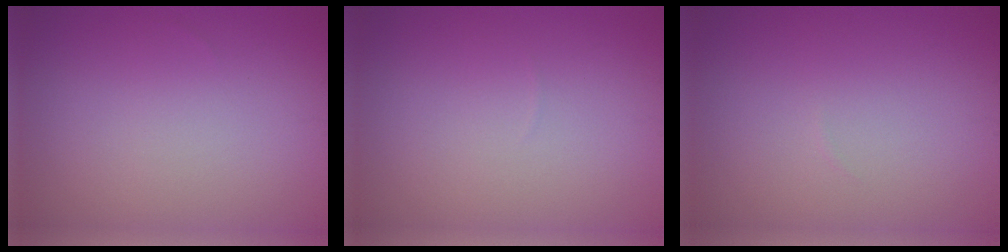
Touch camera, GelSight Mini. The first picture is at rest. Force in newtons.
{"total": 0.0}
{"total": 0.0}